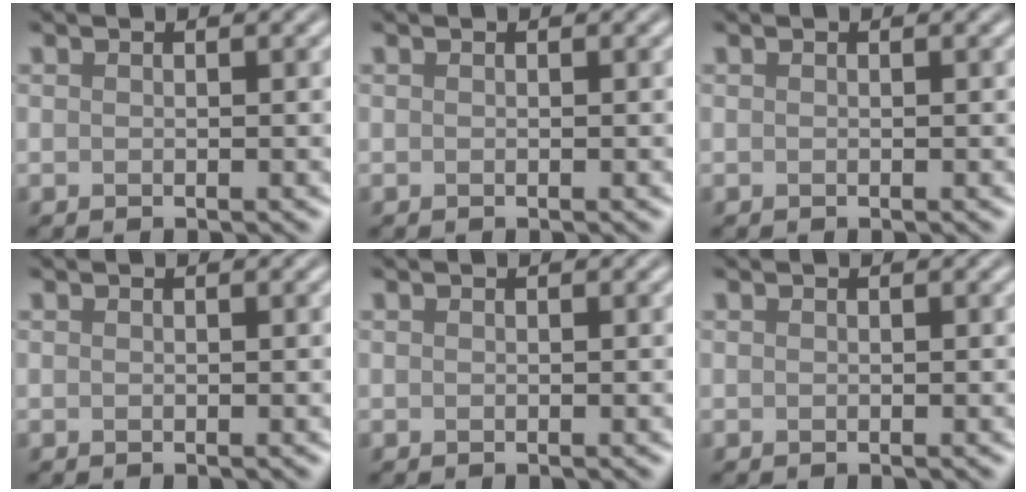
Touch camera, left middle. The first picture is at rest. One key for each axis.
{"total": 0.0}
{"total": 0.0}
{"total": 0.0}
{"total": 0.0}
{"total": 0.0}